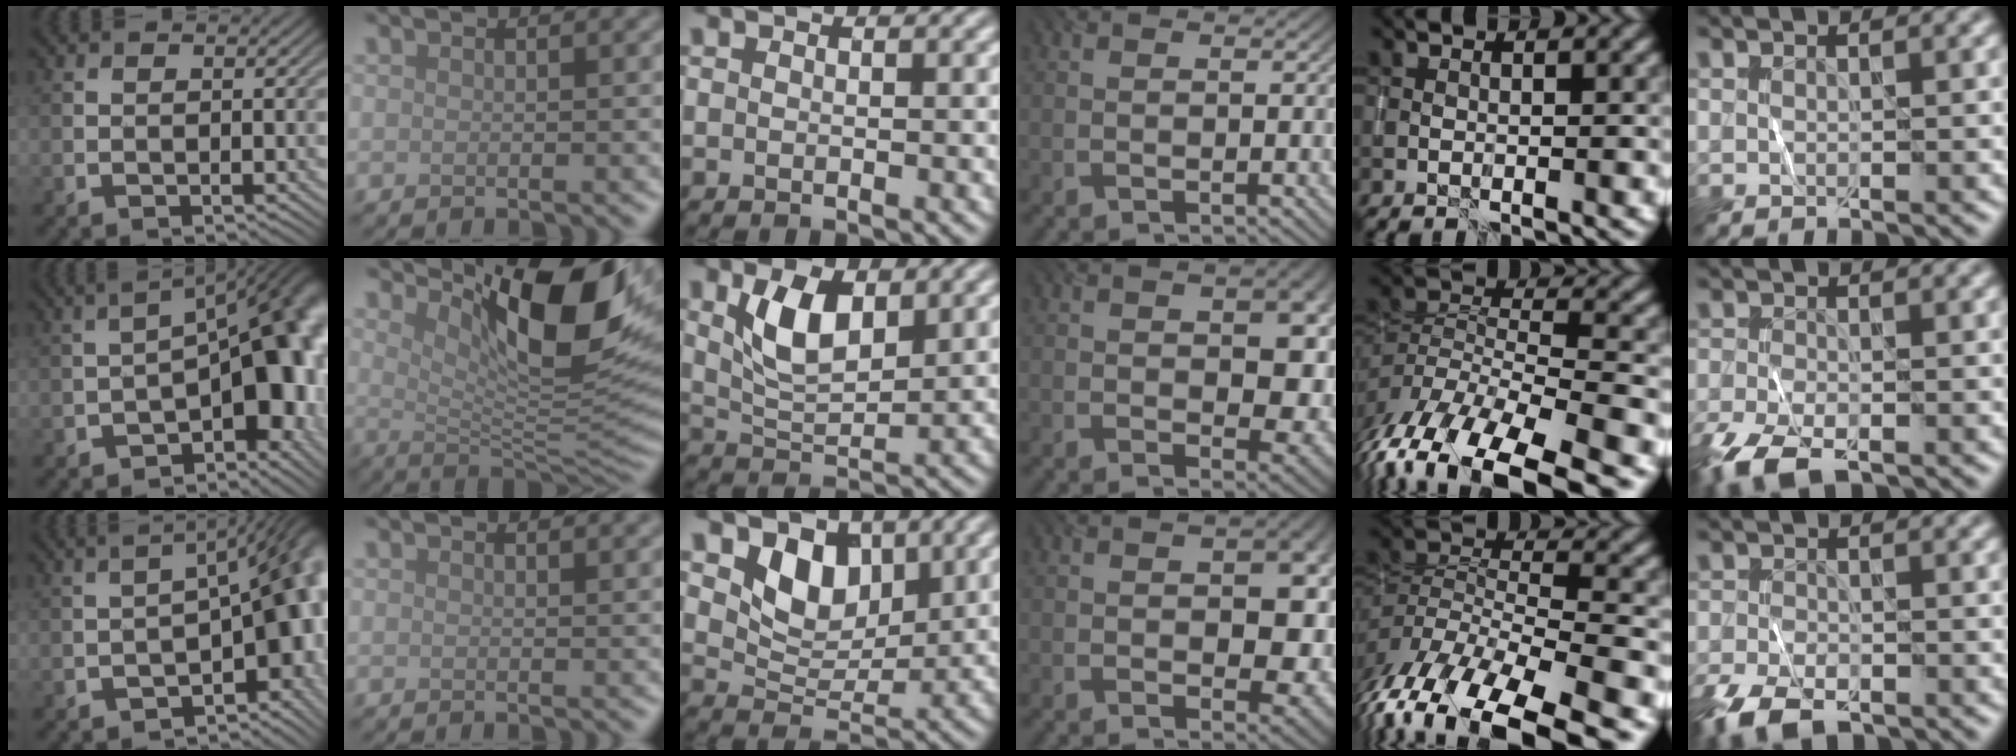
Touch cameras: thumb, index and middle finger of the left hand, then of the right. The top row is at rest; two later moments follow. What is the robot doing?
{"motion": "wrap", "object": "ribbon"}